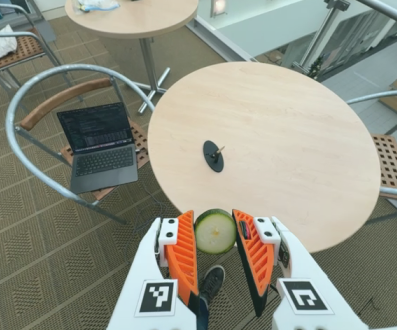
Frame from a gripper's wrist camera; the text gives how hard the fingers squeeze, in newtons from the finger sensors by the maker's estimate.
{"total": 9.4, "left": 9.7, "right": 9.0}